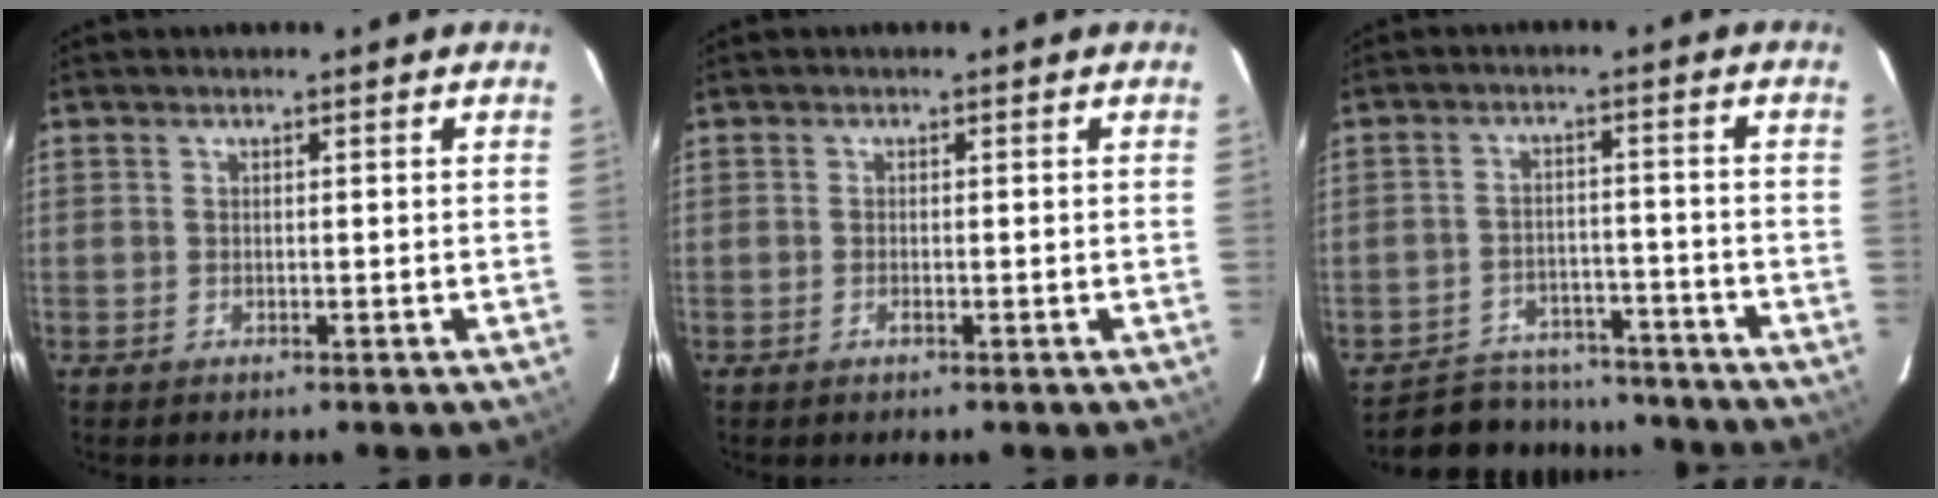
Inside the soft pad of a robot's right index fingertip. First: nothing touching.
{"total": 0.9, "force": [-0.5, 0.4, 0.6], "torque": [-0.013, -0.001, -0.008]}
{"total": 14.0, "force": [-12.5, 5.5, 3.2], "torque": [-0.083, 0.023, -0.166]}